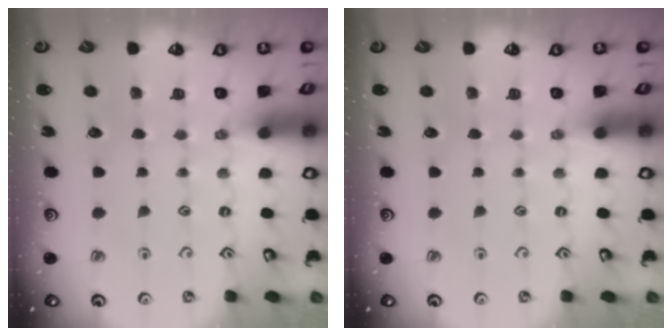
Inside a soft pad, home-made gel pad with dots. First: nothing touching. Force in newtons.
{"total": 0.0}